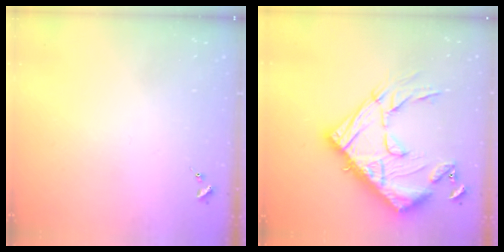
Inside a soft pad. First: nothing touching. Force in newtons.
{"total": 30.1, "press": 30.0, "slide": 2.9}